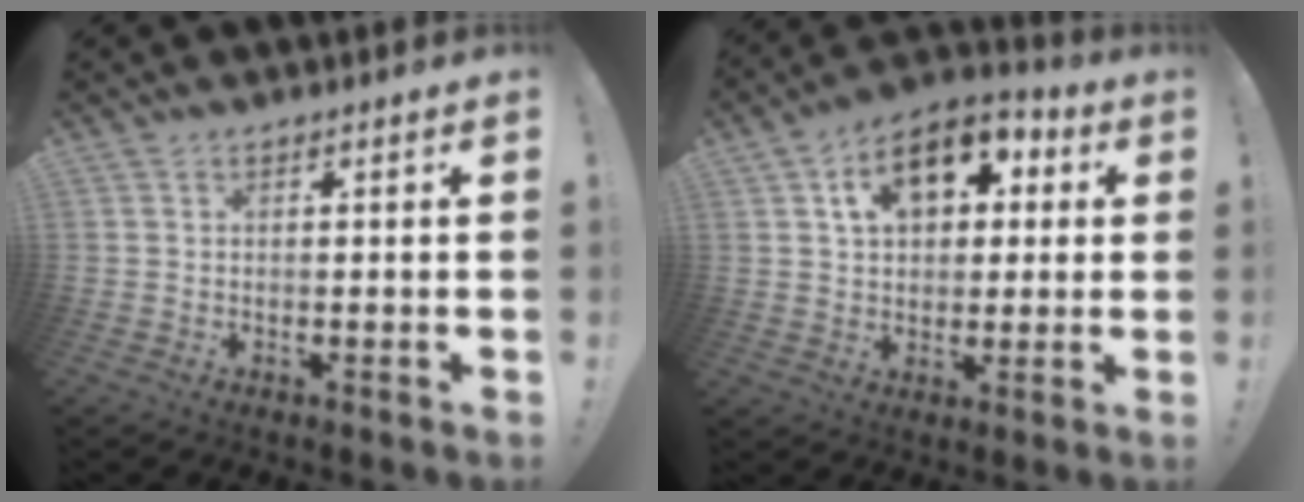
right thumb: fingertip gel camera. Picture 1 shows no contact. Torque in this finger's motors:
{"motor_torque": [1.37, 2.18, 0.47, -0.21, 0.15]}